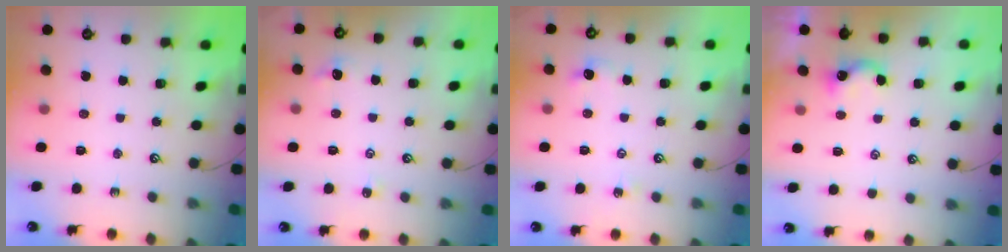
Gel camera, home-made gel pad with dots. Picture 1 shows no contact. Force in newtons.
{"total": 1.6, "press": 1.5, "slide": 0.5}
{"total": 3.7, "press": 3.7, "slide": 0.7}
{"total": 1.8, "press": 1.8, "slide": 0.4}